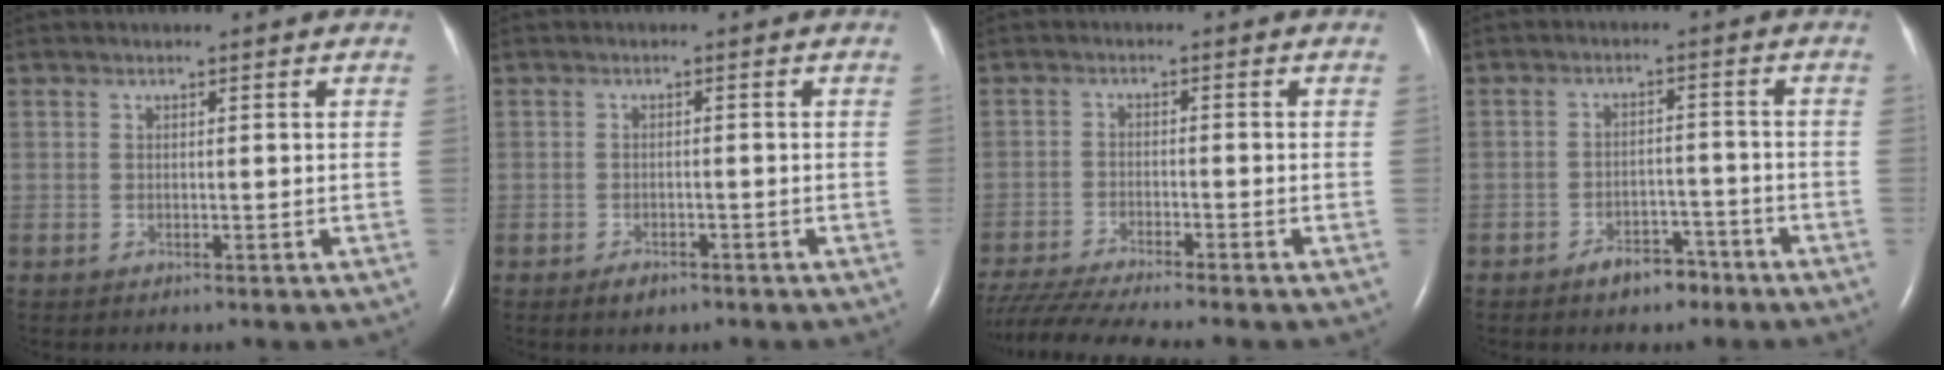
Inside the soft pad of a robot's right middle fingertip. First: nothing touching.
{"total": 1.9, "force": [-1.4, 0.9, 0.9], "torque": [-0.018, 0.000, -0.017]}
{"total": 11.4, "force": [-10.2, -0.8, 5.1], "torque": [-0.079, -0.027, -0.169]}
{"total": 4.4, "force": [-3.3, 2.3, 1.9], "torque": [-0.028, 0.007, -0.047]}